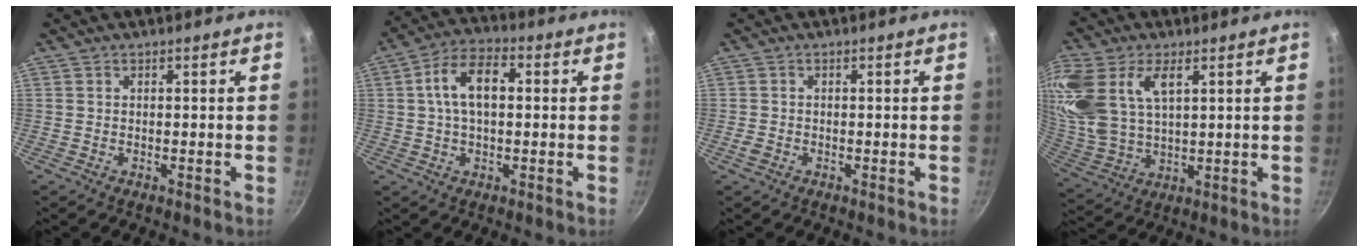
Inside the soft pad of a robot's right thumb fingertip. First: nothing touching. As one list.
[{"total": 9.7, "force": [1.4, 5.3, 8.0], "torque": [-0.145, 0.023, 0.022]}, {"total": 1.3, "force": [-0.6, 0.9, 0.7], "torque": [-0.017, 0.000, -0.011]}, {"total": 19.8, "force": [6.8, 11.5, 14.6], "torque": [-0.353, 0.000, 0.137]}]